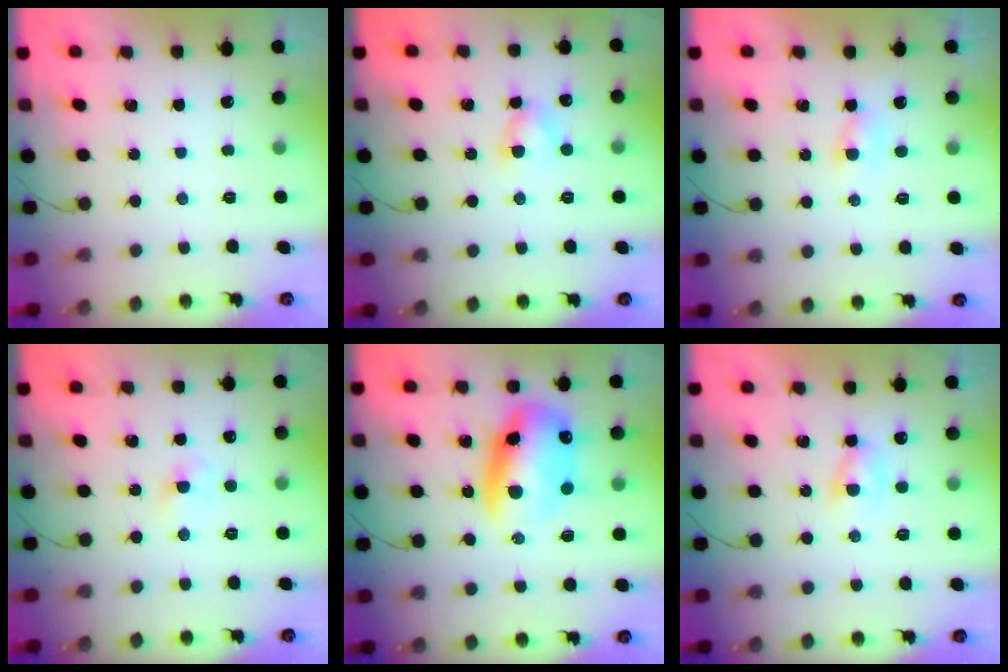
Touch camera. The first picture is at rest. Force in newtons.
{"total": 4.7, "press": 4.6, "slide": 0.5}
{"total": 1.6, "press": 1.4, "slide": 0.7}
{"total": 2.7, "press": 2.5, "slide": 1.1}
{"total": 13.6, "press": 13.1, "slide": 3.5}
{"total": 2.2, "press": 2.0, "slide": 1.1}